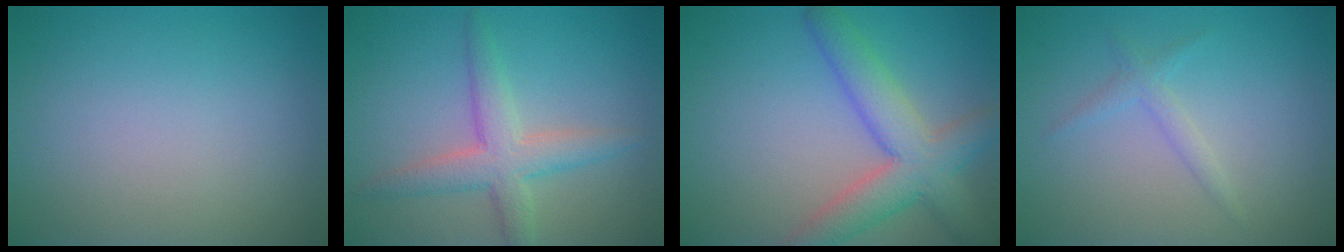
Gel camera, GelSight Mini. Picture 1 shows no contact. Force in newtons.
{"total": 4.0, "press": 4.0, "slide": 0.2}
{"total": 6.2, "press": 6.2, "slide": 0.4}
{"total": 1.4, "press": 1.4, "slide": 0.1}